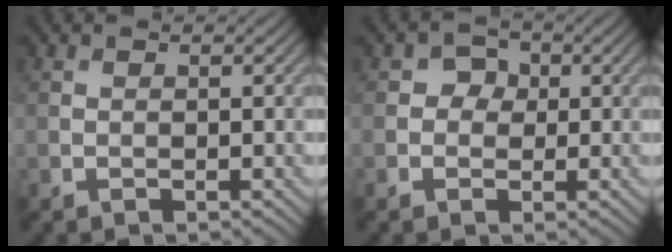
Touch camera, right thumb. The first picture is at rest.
{"total": 2.3, "force": [0.1, 2.2, 0.8], "torque": [-0.005, 0.004, -0.010]}